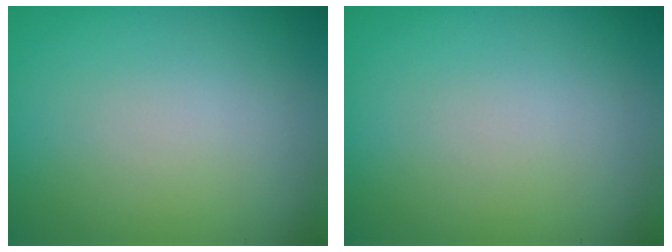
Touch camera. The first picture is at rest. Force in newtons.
{"total": 0.0}